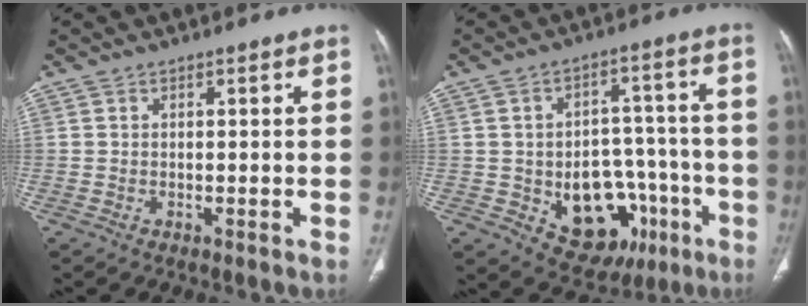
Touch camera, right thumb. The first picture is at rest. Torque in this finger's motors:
{"motor_torque": [2.07, 0.84, 0.63, -0.93, 0.09]}